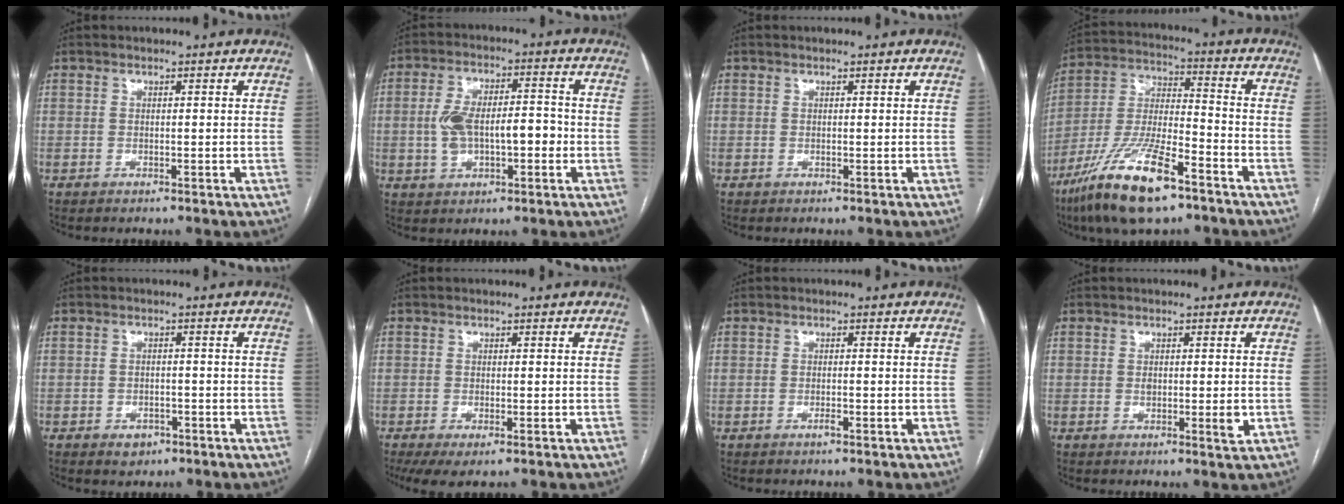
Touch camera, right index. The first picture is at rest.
{"total": 9.6, "force": [-1.2, 4.4, 8.5], "torque": [-0.160, 0.029, -0.015]}
{"total": 0.0}
{"total": 16.8, "force": [-10.6, 3.8, 12.5], "torque": [-0.264, -0.023, -0.194]}
{"total": 2.6, "force": [-1.5, 1.9, 1.0], "torque": [-0.006, 0.005, -0.011]}
{"total": 4.2, "force": [-2.3, 1.3, 3.2], "torque": [-0.056, -0.013, -0.036]}
{"total": 1.1, "force": [-0.6, 0.1, 0.9], "torque": [-0.019, -0.001, -0.010]}
{"total": 3.1, "force": [-0.3, 1.0, 2.9], "torque": [-0.045, -0.006, -0.004]}